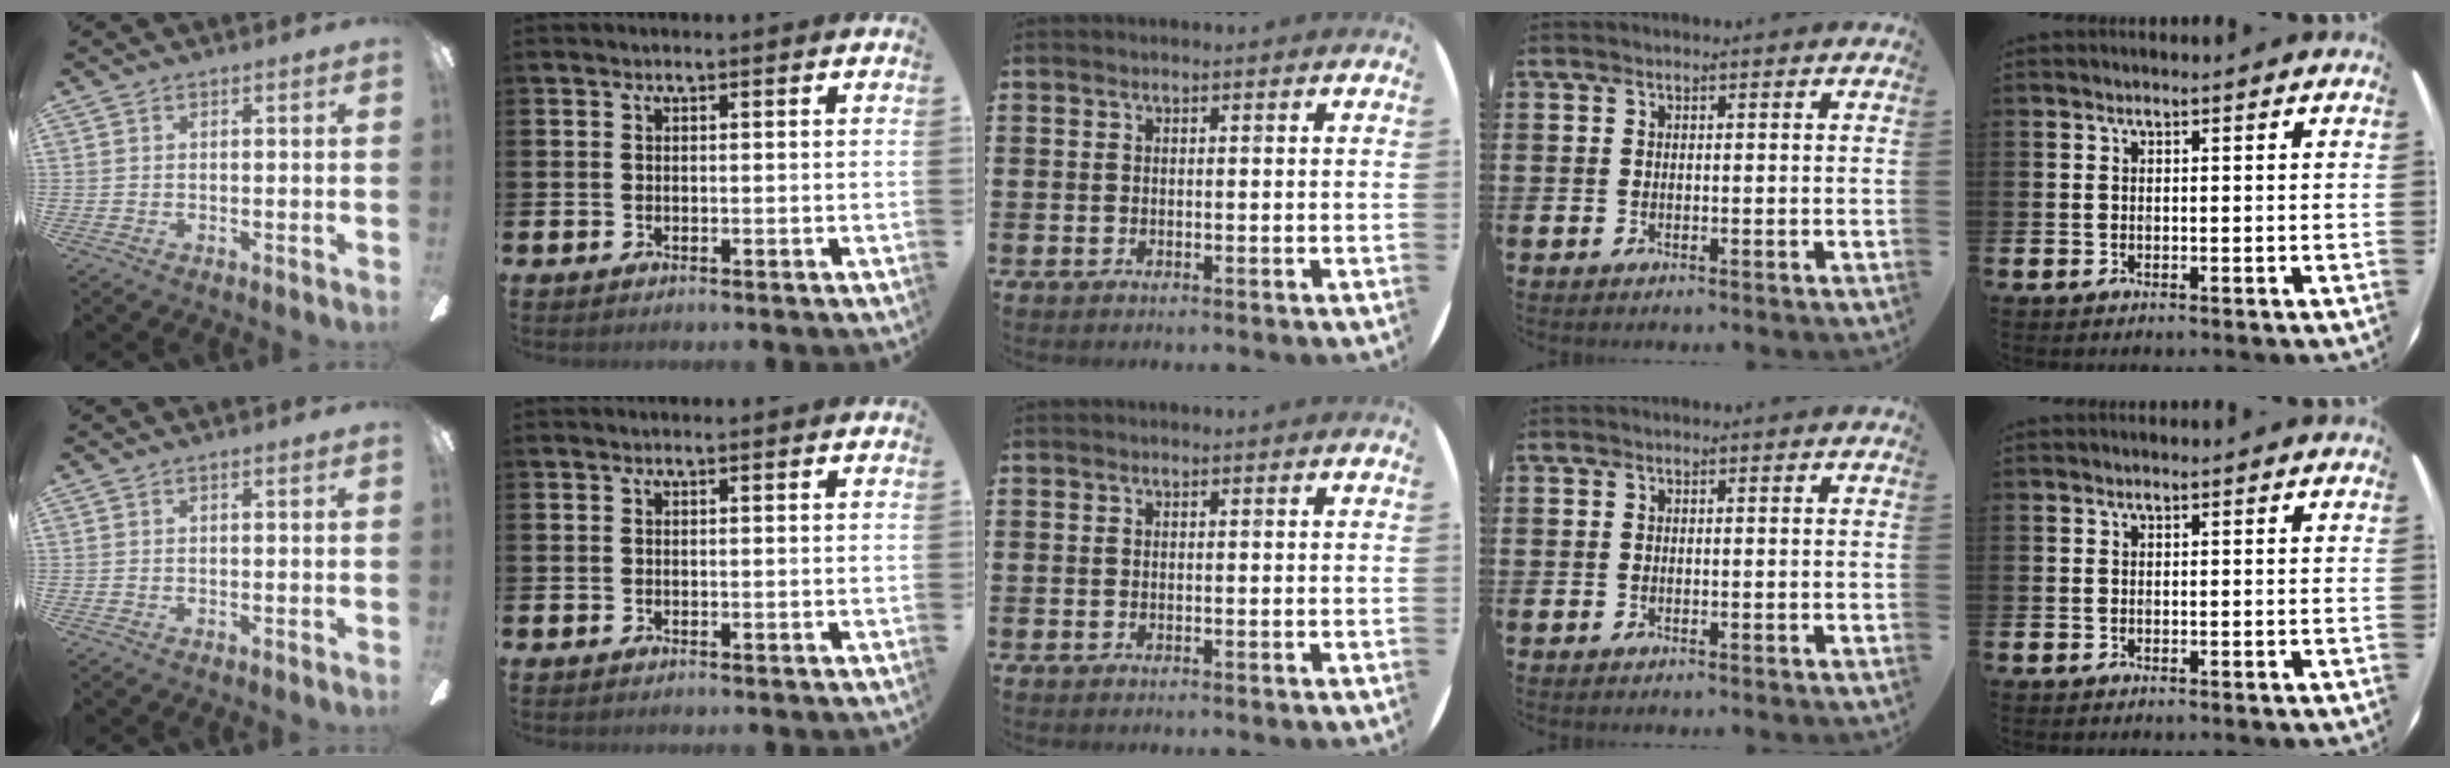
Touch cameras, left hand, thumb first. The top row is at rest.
{}